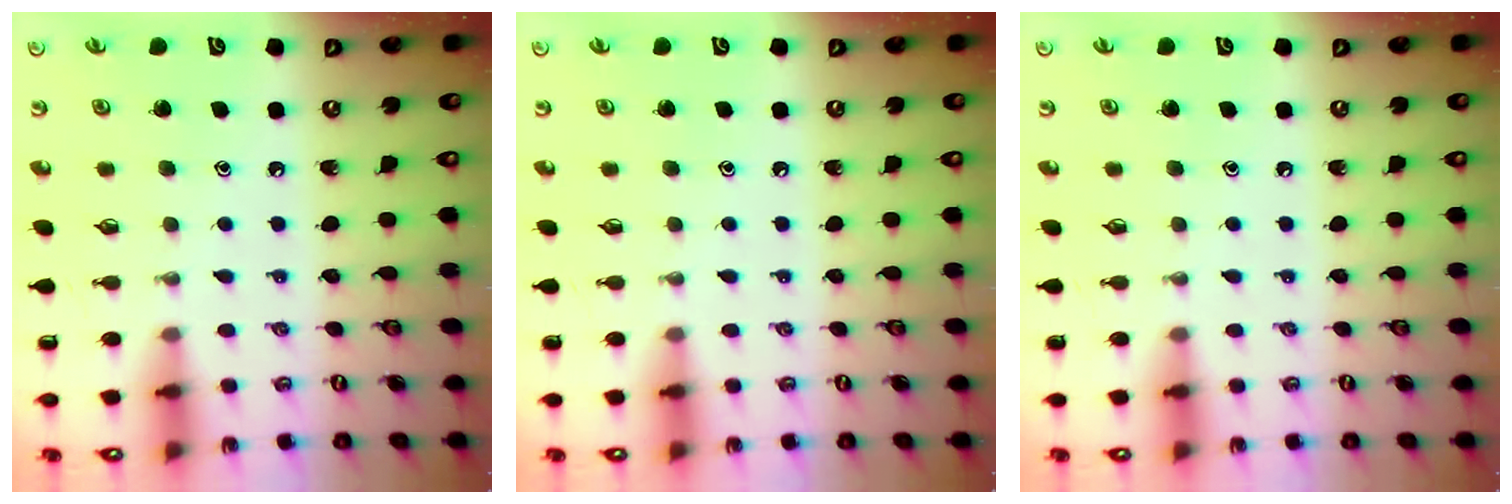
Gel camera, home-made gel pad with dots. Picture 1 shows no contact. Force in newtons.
{"total": 0.0}
{"total": 0.0}